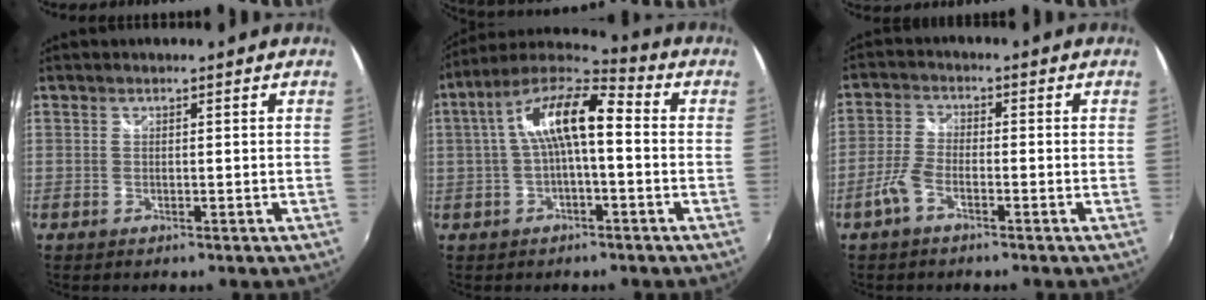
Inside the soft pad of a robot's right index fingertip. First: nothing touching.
{"total": 12.2, "force": [0.3, 3.7, 11.6], "torque": [-0.222, 0.027, 0.001]}
{"total": 4.8, "force": [-2.8, 1.8, 3.5], "torque": [-0.087, 0.003, -0.058]}